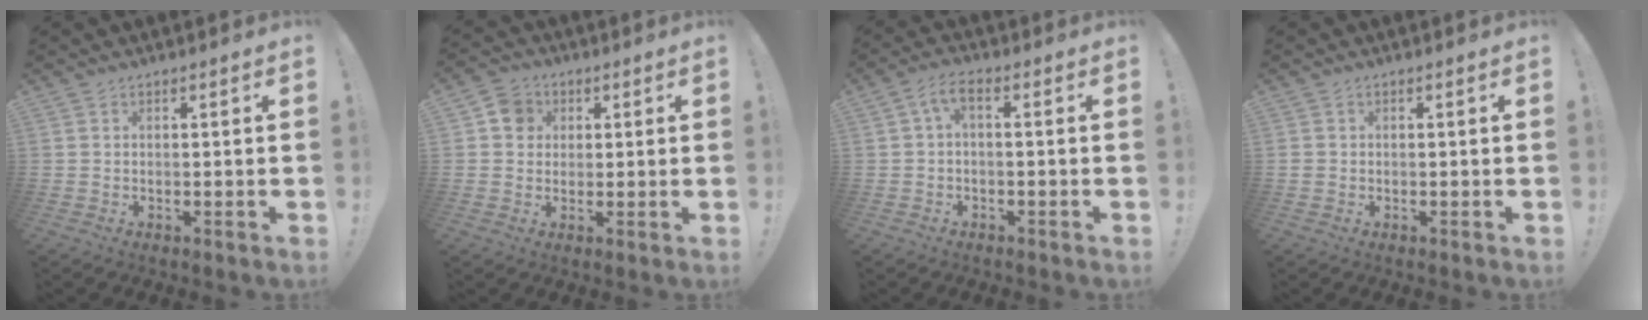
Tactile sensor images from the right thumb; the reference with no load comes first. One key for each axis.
{"total": 6.3, "fx": 1.3, "fy": 5.7, "fz": 2.3, "tx": -0.025, "ty": 0.003, "tz": 0.025}
{"total": 4.0, "fx": 0.0, "fy": 1.2, "fz": 3.8, "tx": -0.077, "ty": -0.003, "tz": -0.001}
{"total": 0.9, "fx": -0.2, "fy": 0.8, "fz": 0.2, "tx": -0.006, "ty": 0.003, "tz": -0.002}